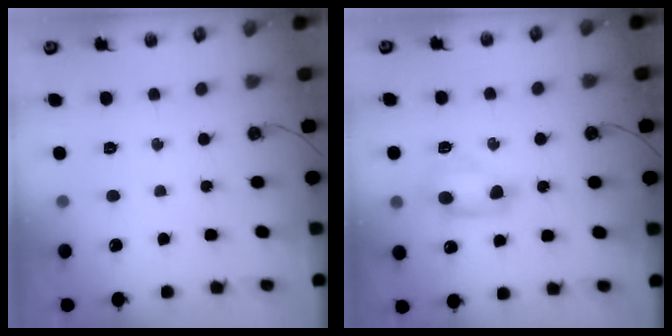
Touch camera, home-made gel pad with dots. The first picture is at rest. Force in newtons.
{"total": 7.4, "press": 7.3, "slide": 1.0}